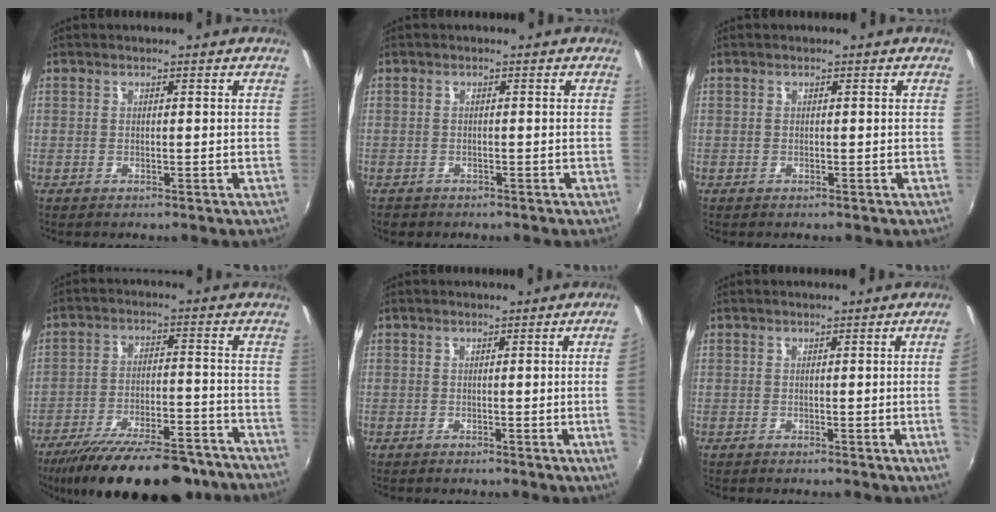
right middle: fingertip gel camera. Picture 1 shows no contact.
{"total": 1.3, "force": [-1.0, 0.8, 0.3], "torque": [-0.010, -0.001, -0.014]}
{"total": 0.0}
{"total": 23.0, "force": [-18.7, 6.4, 11.8], "torque": [-0.214, -0.031, -0.268]}
{"total": 5.3, "force": [0.0, -1.9, 5.0], "torque": [-0.075, -0.009, 0.004]}
{"total": 4.1, "force": [0.0, -1.8, 3.6], "torque": [-0.058, -0.008, 0.006]}